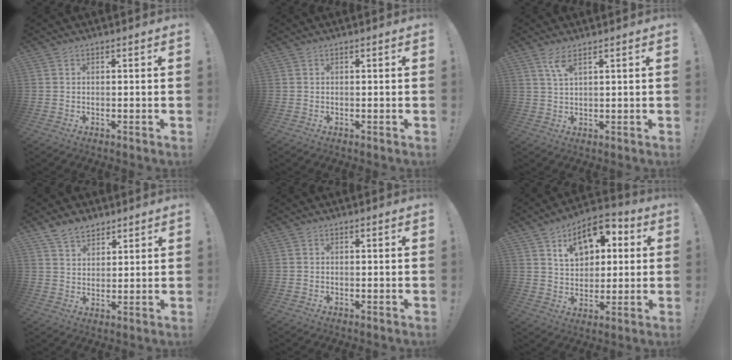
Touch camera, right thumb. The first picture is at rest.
{"total": 0.0}
{"total": 4.0, "force": [2.4, 0.7, 3.1], "torque": [-0.065, -0.005, 0.041]}
{"total": 7.1, "force": [5.3, 4.0, 2.4], "torque": [-0.047, -0.022, 0.103]}
{"total": 0.0}
{"total": 13.9, "force": [6.2, 9.0, 8.6], "torque": [-0.130, -0.022, 0.114]}